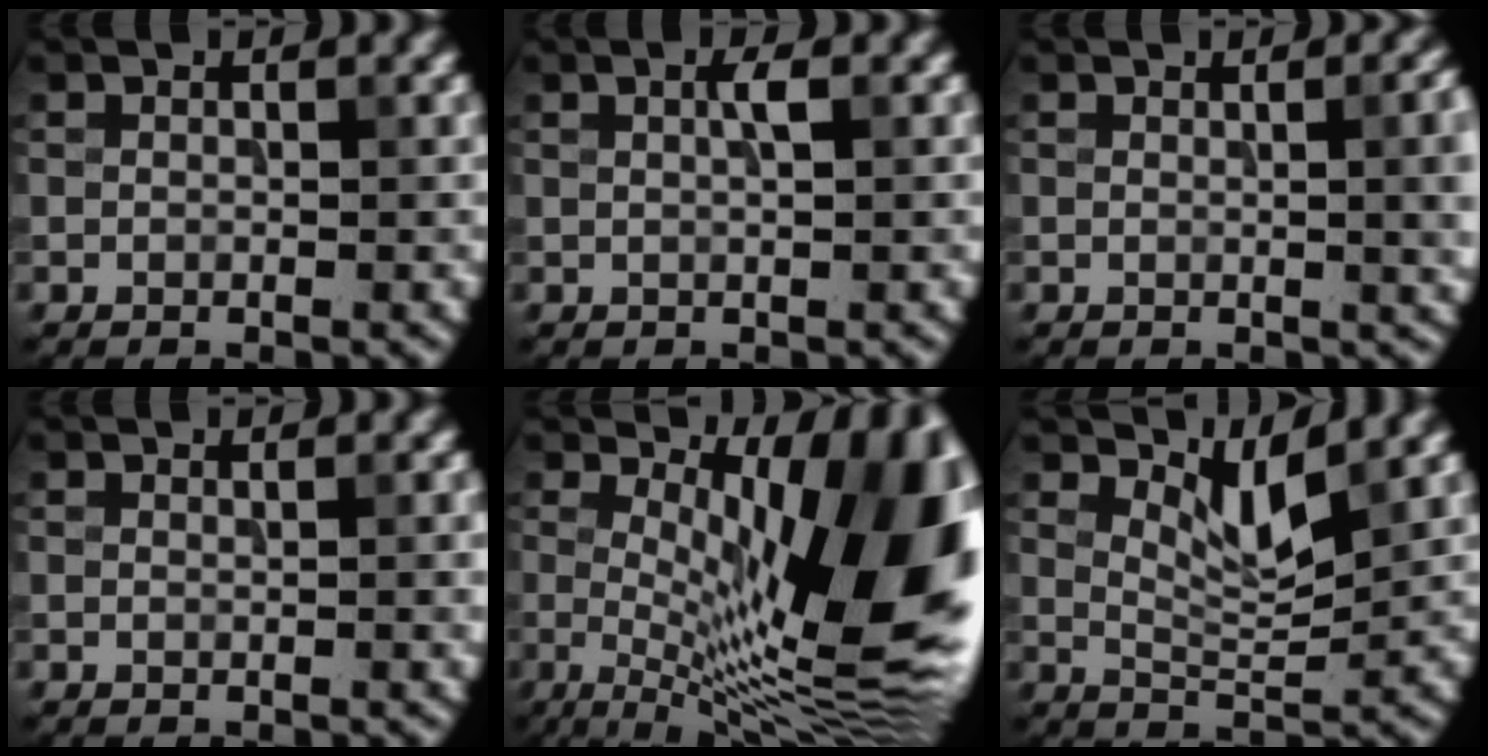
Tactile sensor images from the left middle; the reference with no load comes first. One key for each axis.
{"total": 1.0, "fx": 0.4, "fy": 0.0, "fz": 1.0, "tx": -0.022, "ty": 0.002, "tz": 0.006}
{"total": 3.4, "fx": -0.2, "fy": 1.4, "fz": 3.1, "tx": -0.038, "ty": -0.006, "tz": -0.001}
{"total": 1.2, "fx": -0.1, "fy": 0.4, "fz": 1.1, "tx": -0.018, "ty": -0.003, "tz": -0.002}
{"total": 15.1, "fx": 1.4, "fy": 5.6, "fz": 13.9, "tx": -0.174, "ty": 0.004, "tz": 0.022}
{"total": 3.0, "fx": 2.3, "fy": 0.4, "fz": 1.9, "tx": -0.039, "ty": -0.009, "tz": 0.042}